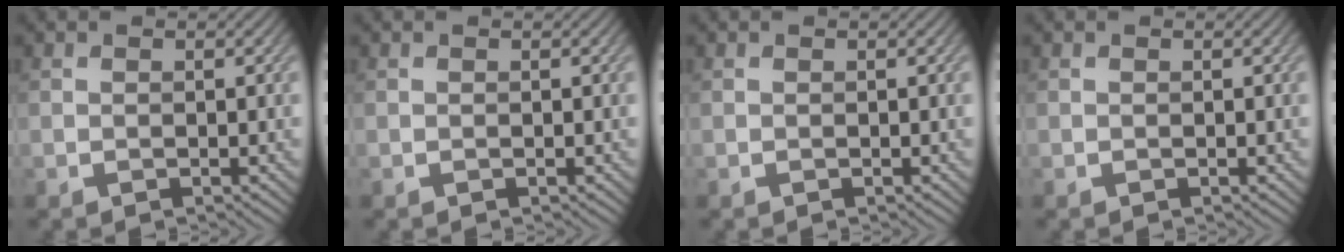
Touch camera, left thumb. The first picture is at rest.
{"total": 0.0}
{"total": 0.0}
{"total": 0.0}